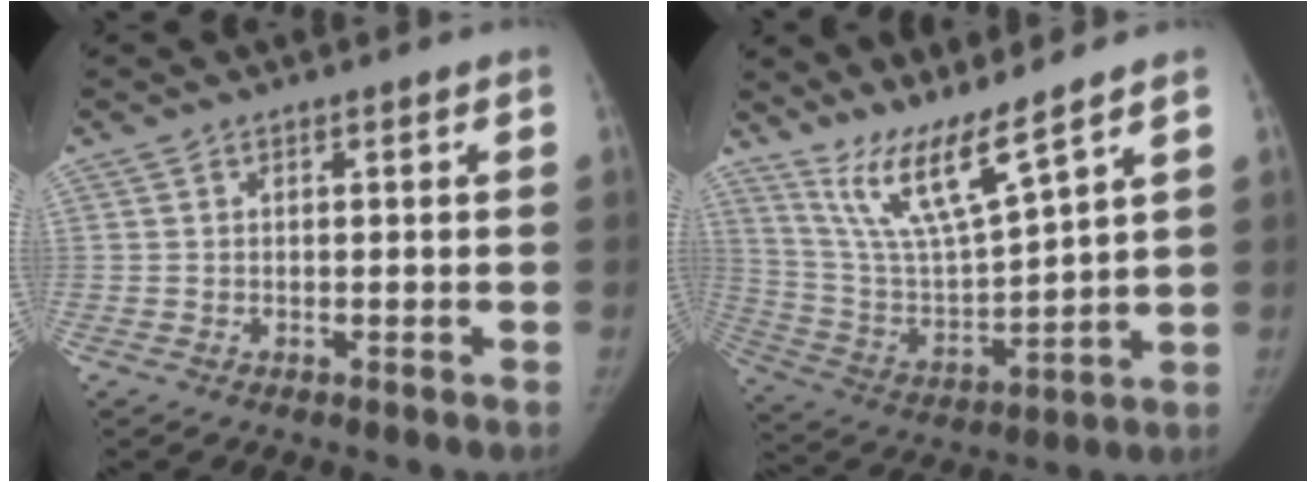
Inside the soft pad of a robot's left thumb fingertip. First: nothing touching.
{"total": 12.4, "force": [9.6, 0.8, 7.9], "torque": [-0.143, -0.068, 0.198]}